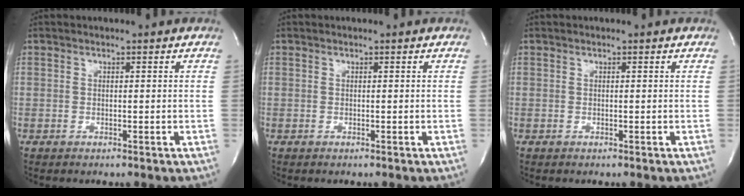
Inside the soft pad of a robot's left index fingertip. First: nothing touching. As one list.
[{"total": 0.0}, {"total": 0.0}]